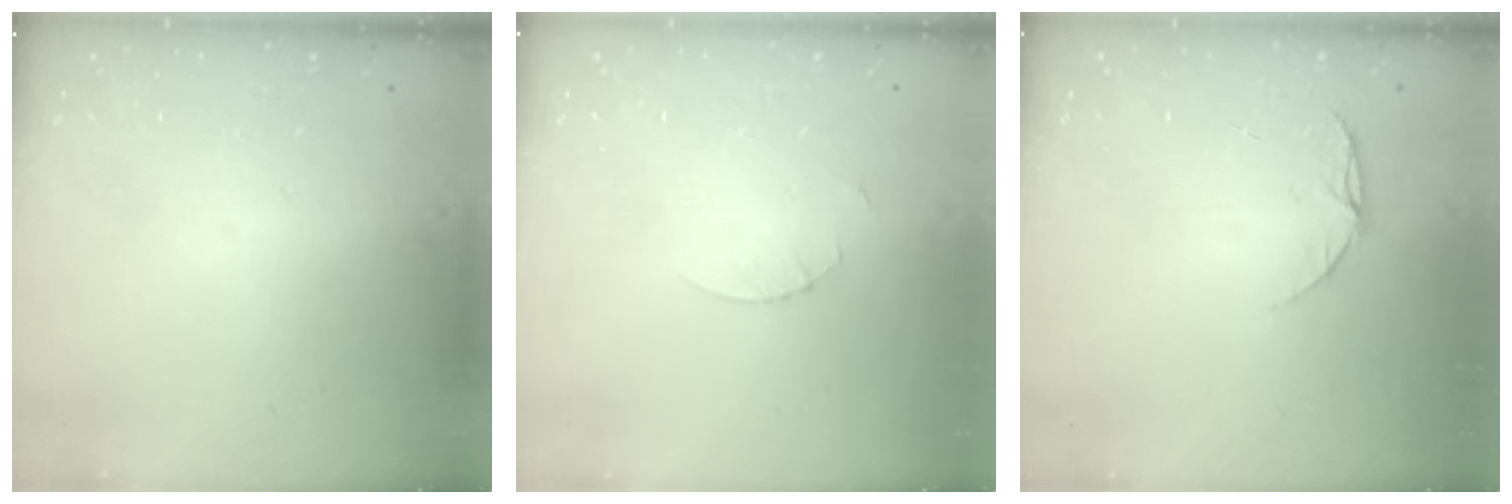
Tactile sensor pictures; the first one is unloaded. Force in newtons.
{"total": 2.7, "press": 2.7, "slide": 0.3}
{"total": 5.6, "press": 5.6, "slide": 0.5}